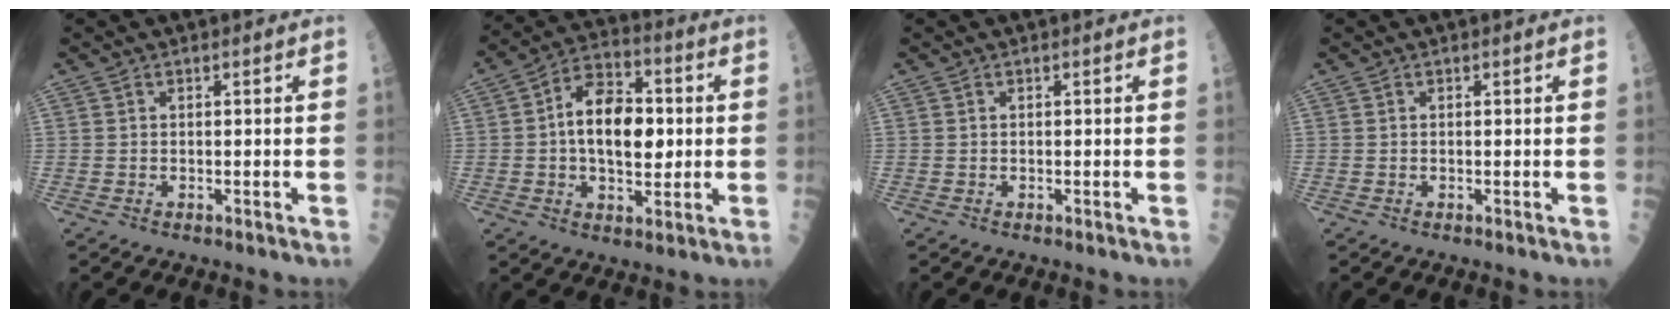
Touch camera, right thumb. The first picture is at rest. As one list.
[{"total": 14.0, "force": [0.6, 8.2, 11.3], "torque": [-0.150, 0.017, 0.002]}, {"total": 0.0}, {"total": 0.0}]